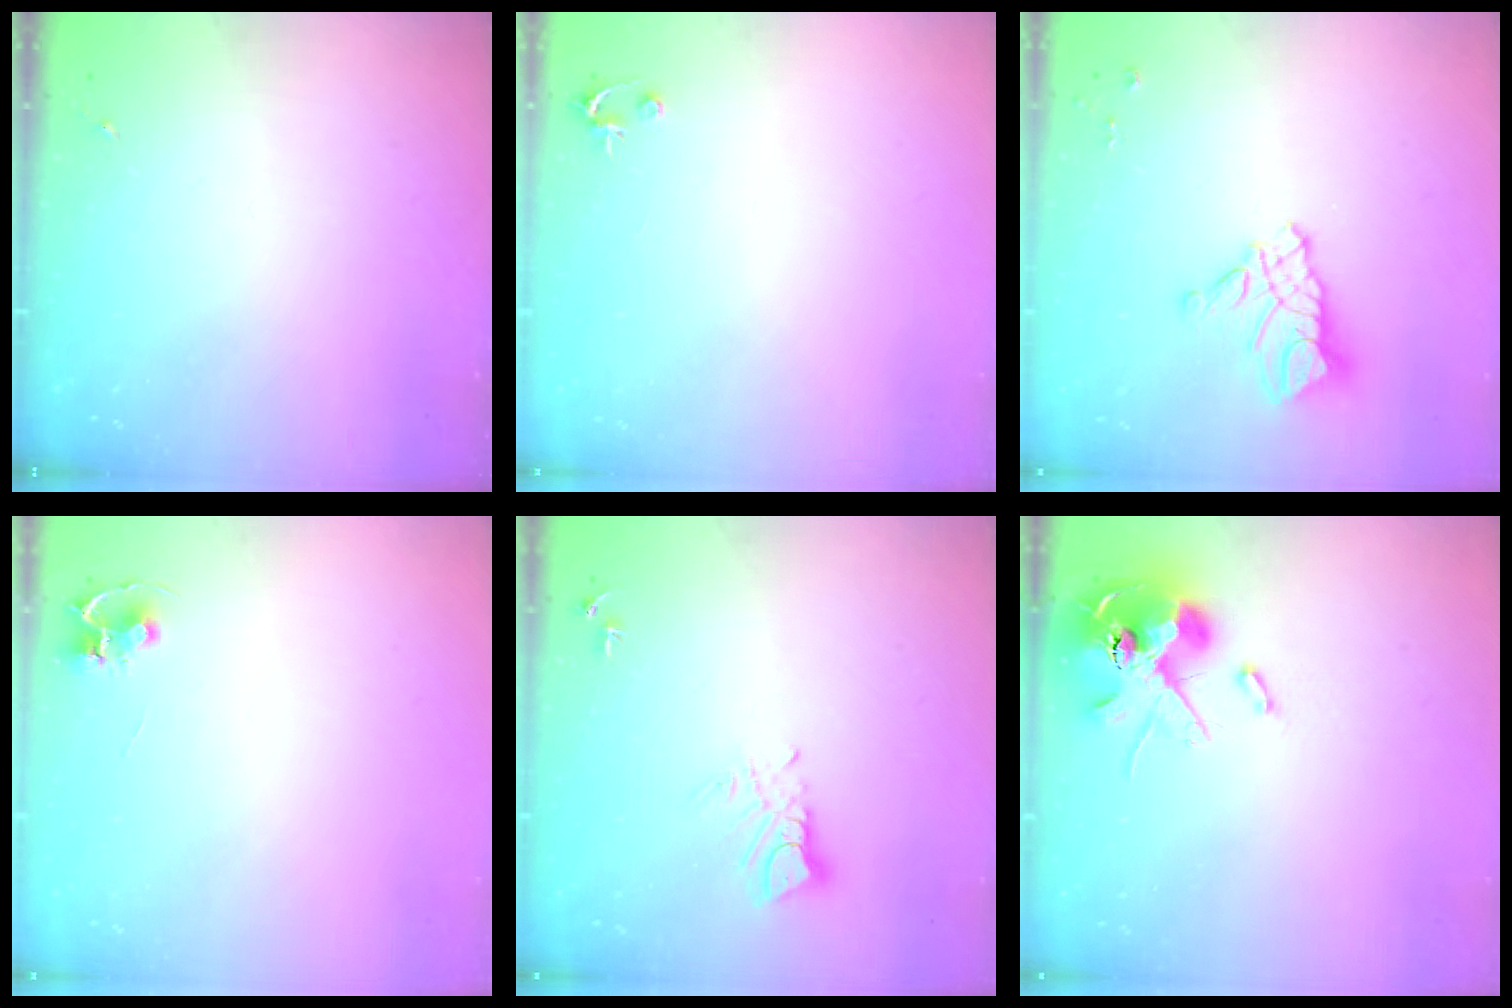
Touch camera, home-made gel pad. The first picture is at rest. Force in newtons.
{"total": 2.5, "press": 2.5, "slide": 0.2}
{"total": 13.4, "press": 13.3, "slide": 1.2}
{"total": 4.7, "press": 4.7, "slide": 0.4}
{"total": 5.3, "press": 5.3, "slide": 0.3}
{"total": 14.2, "press": 14.0, "slide": 2.0}